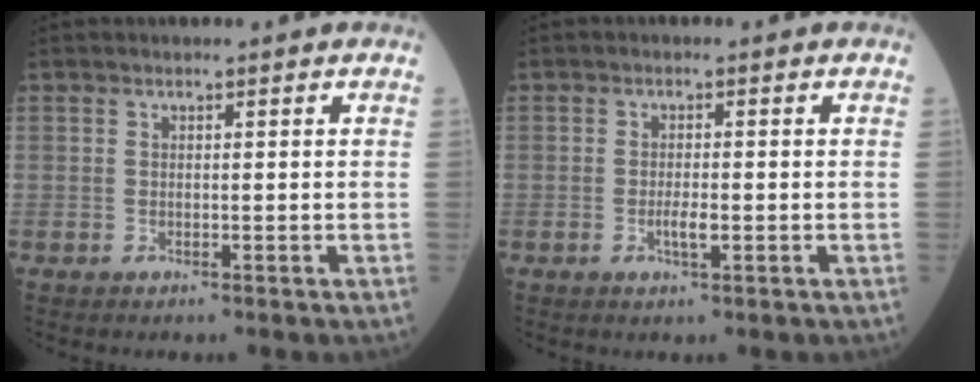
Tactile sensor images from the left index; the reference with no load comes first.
{"total": 2.1, "force": [-0.6, 0.4, 2.0], "torque": [-0.040, -0.001, -0.009]}